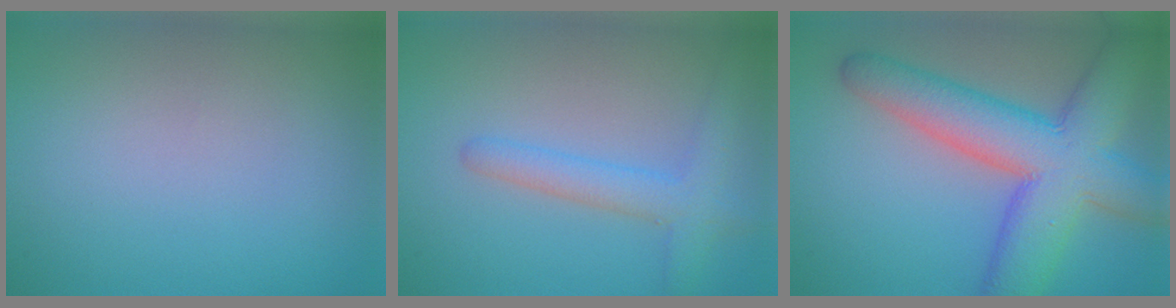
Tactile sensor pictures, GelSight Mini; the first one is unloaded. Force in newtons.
{"total": 3.1, "press": 3.1, "slide": 0.3}
{"total": 9.9, "press": 9.8, "slide": 0.5}